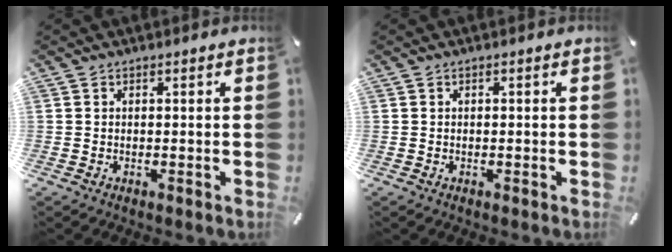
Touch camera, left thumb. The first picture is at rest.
{"total": 0.0}